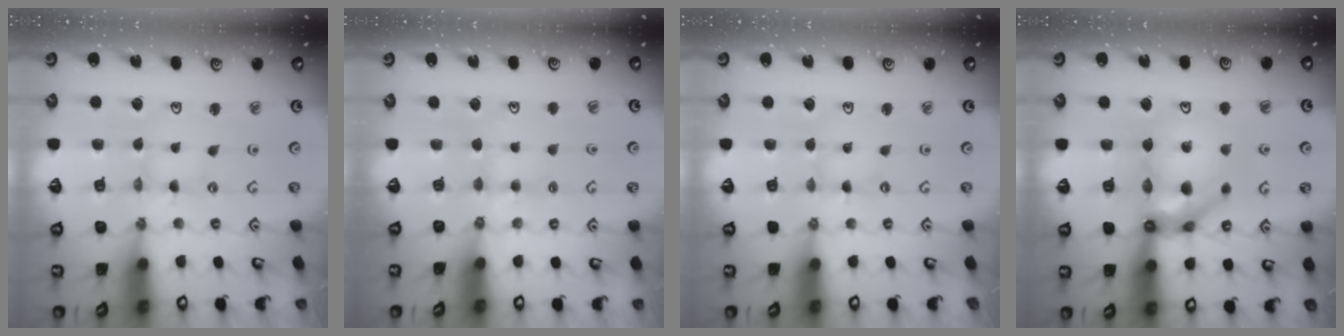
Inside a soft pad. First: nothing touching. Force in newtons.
{"total": 4.4, "press": 4.3, "slide": 0.7}
{"total": 0.0}
{"total": 14.4, "press": 14.2, "slide": 2.8}